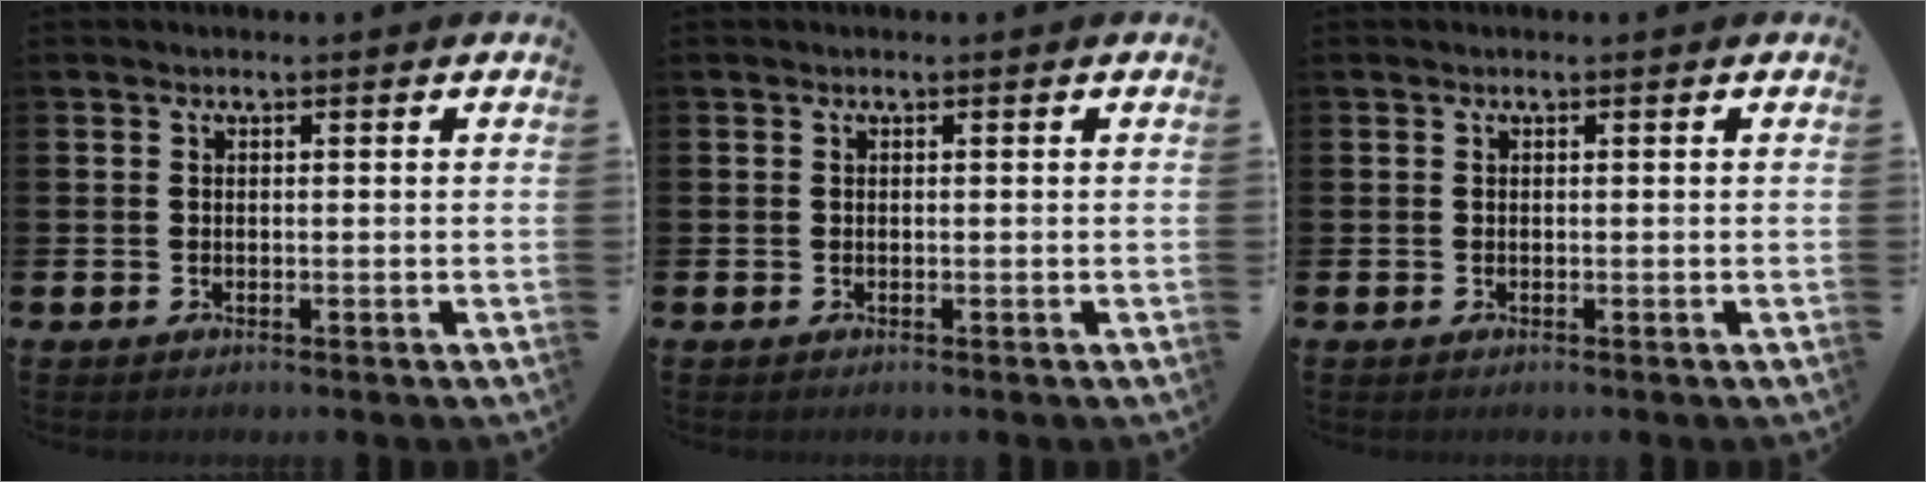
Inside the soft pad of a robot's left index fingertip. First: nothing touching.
{"total": 0.0}
{"total": 0.0}